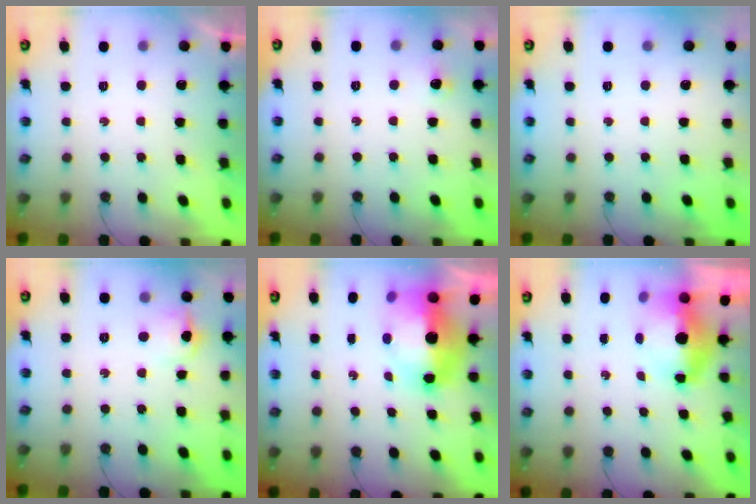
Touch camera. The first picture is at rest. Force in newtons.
{"total": 4.8, "press": 4.7, "slide": 1.0}
{"total": 0.0}
{"total": 6.7, "press": 6.5, "slide": 1.4}
{"total": 15.0, "press": 14.9, "slide": 1.6}
{"total": 6.2, "press": 6.0, "slide": 1.2}